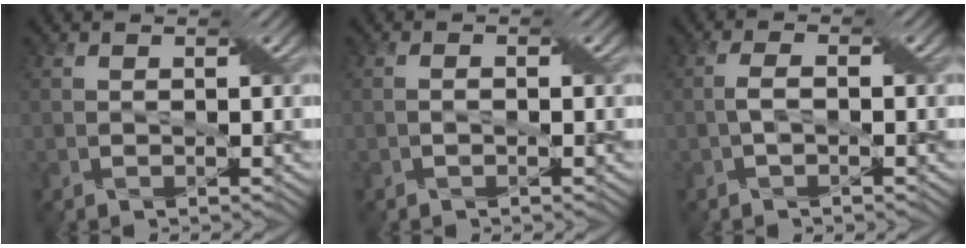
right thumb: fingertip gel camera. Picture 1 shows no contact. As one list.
[{"total": 0.6, "force": [-0.4, 0.1, 0.4], "torque": [-0.006, 0.002, -0.011]}, {"total": 1.5, "force": [-0.6, 0.4, 1.3], "torque": [-0.032, 0.006, -0.015]}]